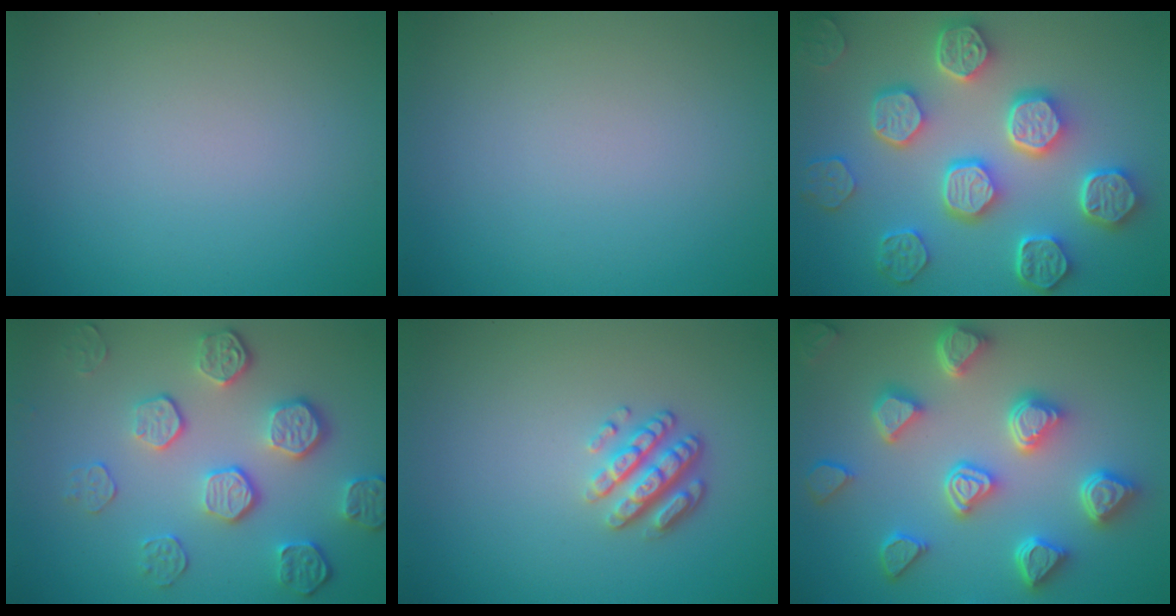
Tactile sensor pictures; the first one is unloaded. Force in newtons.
{"total": 0.0}
{"total": 8.1, "press": 6.5, "slide": 4.8}
{"total": 5.4, "press": 4.0, "slide": 3.7}
{"total": 2.9, "press": 2.4, "slide": 1.7}
{"total": 6.9, "press": 5.7, "slide": 3.9}